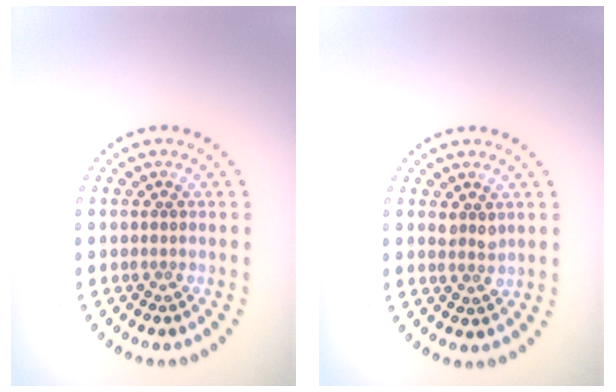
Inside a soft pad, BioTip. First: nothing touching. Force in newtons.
{"total": 1.5, "press": 1.3, "slide": 0.6}